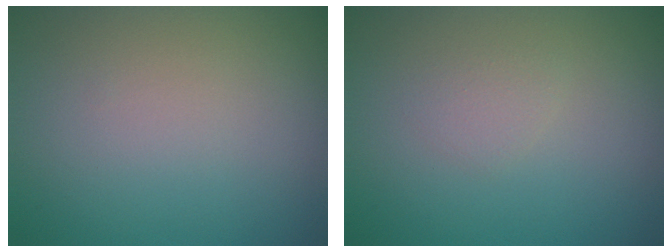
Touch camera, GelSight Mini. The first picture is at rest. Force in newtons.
{"total": 0.9, "press": 0.9, "slide": 0.0}